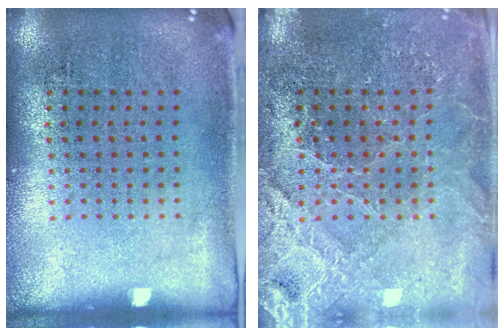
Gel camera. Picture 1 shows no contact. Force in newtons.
{"total": 3.3, "press": 3.2, "slide": 0.6}